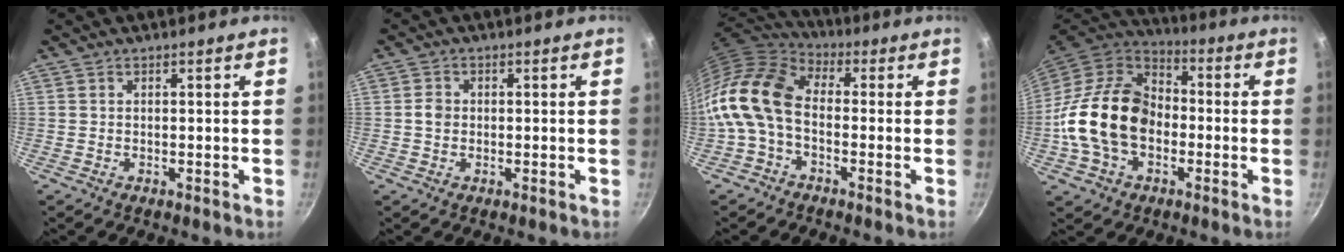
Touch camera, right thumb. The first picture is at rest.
{"total": 2.4, "force": [-0.1, 2.0, 1.2], "torque": [-0.014, 0.006, -0.003]}
{"total": 15.3, "force": [-2.1, 10.1, 11.3], "torque": [-0.219, 0.040, -0.066]}
{"total": 20.0, "force": [-2.9, 14.2, 13.7], "torque": [-0.222, 0.038, -0.066]}